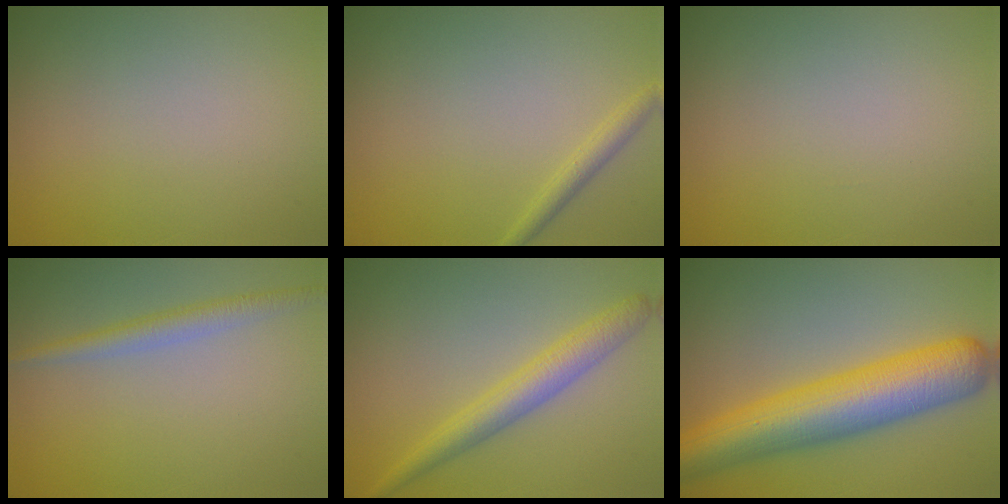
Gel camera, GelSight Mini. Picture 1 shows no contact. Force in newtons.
{"total": 1.4, "press": 1.4, "slide": 0.1}
{"total": 0.0}
{"total": 2.2, "press": 2.2, "slide": 0.0}
{"total": 3.6, "press": 3.6, "slide": 0.0}
{"total": 9.8, "press": 9.8, "slide": 0.3}